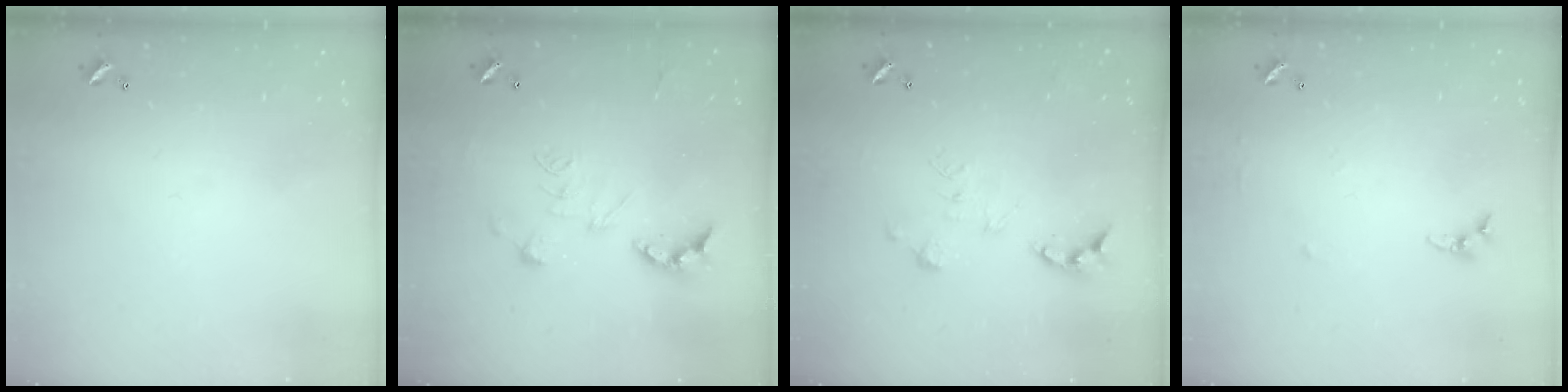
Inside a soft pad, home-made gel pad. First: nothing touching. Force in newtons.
{"total": 2.5, "press": 2.0, "slide": 1.5}
{"total": 0.0}
{"total": 4.5, "press": 4.5, "slide": 0.5}